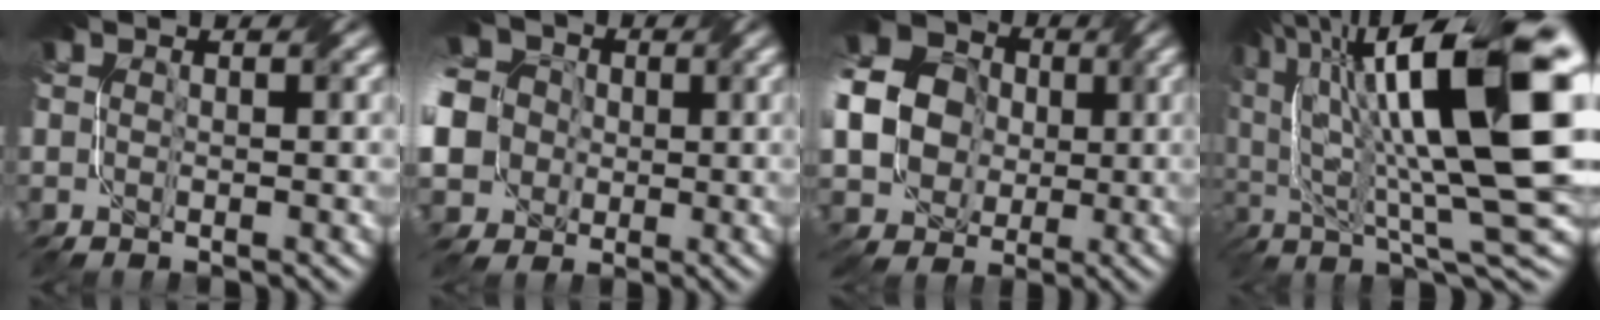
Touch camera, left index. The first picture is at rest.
{"total": 12.4, "force": [-1.1, 11.0, 5.6], "torque": [-0.143, -0.005, -0.047]}
{"total": 16.7, "force": [1.4, 15.0, 7.2], "torque": [-0.185, 0.017, -0.014]}
{"total": 17.1, "force": [5.3, 4.7, 15.6], "torque": [-0.258, 0.013, 0.093]}